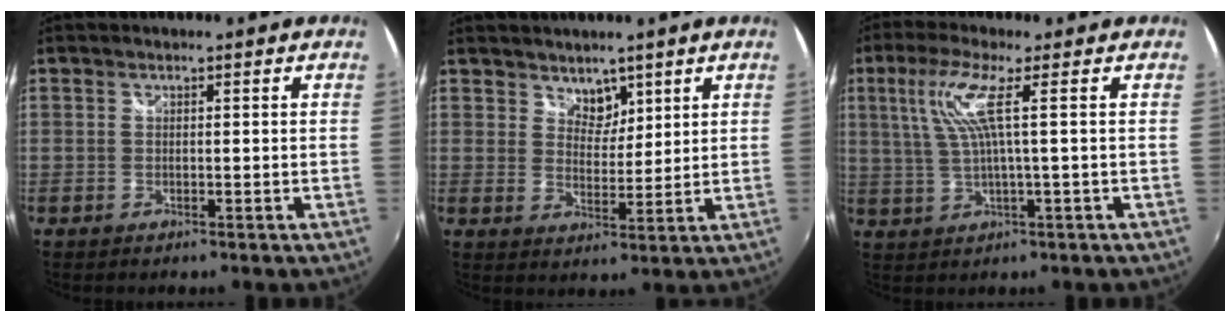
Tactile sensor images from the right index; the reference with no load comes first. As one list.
[{"total": 4.1, "force": [3.0, 2.6, 1.0], "torque": [-0.007, 0.002, 0.054]}, {"total": 7.0, "force": [1.8, -0.4, 6.8], "torque": [-0.131, 0.001, 0.047]}]